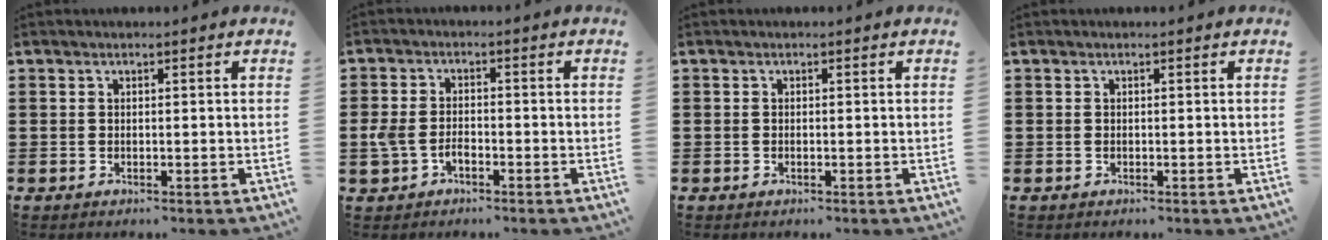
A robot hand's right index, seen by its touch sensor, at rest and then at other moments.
{"total": 3.2, "force": [-1.4, 1.9, 2.2], "torque": [-0.055, -0.004, -0.029]}
{"total": 0.0}
{"total": 0.0}